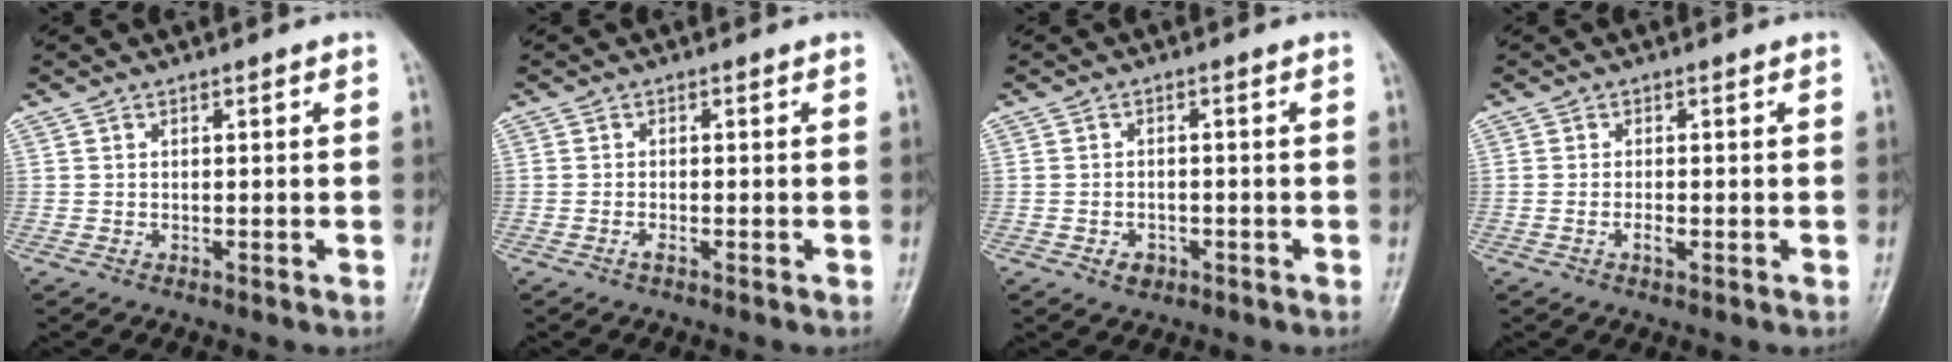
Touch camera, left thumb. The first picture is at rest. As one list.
[{"total": 1.0, "force": [-0.6, 0.1, 0.7], "torque": [-0.015, 0.005, -0.010]}, {"total": 2.4, "force": [-1.2, 1.8, 1.2], "torque": [-0.012, 0.009, -0.013]}, {"total": 1.5, "force": [-0.5, 0.5, 1.3], "torque": [-0.024, 0.004, -0.008]}]